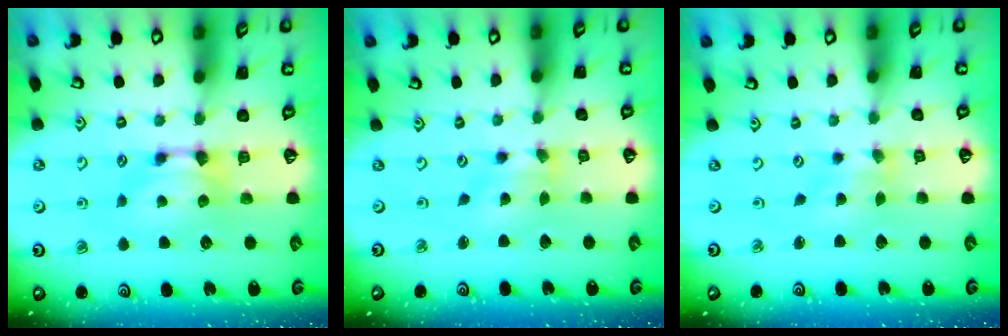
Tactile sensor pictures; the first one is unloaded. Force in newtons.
{"total": 1.3, "press": 0.6, "slide": 1.1}
{"total": 2.6, "press": 2.4, "slide": 0.9}